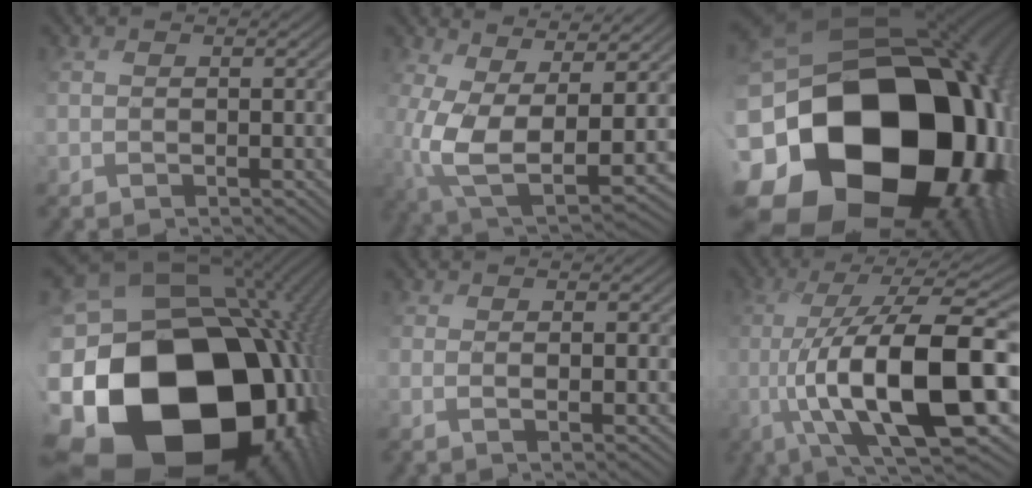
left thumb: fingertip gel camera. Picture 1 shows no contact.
{"total": 9.8, "force": [-0.3, 4.6, 8.6], "torque": [-0.211, -0.017, 0.005]}
{"total": 24.8, "force": [-6.1, 20.0, 13.4], "torque": [-0.255, -0.066, -0.110]}
{"total": 24.7, "force": [-8.9, 19.3, 12.7], "torque": [-0.233, -0.072, -0.141]}
{"total": 1.6, "force": [0.5, 0.5, 1.5], "torque": [-0.023, 0.003, 0.009]}
{"total": 16.8, "force": [-3.2, 6.2, 15.3], "torque": [-0.271, -0.005, -0.041]}